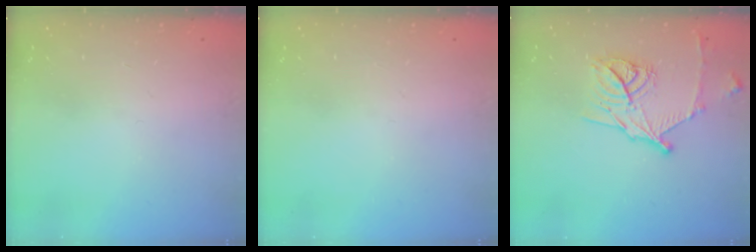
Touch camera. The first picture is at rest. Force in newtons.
{"total": 0.0}
{"total": 14.9, "press": 14.9, "slide": 0.8}